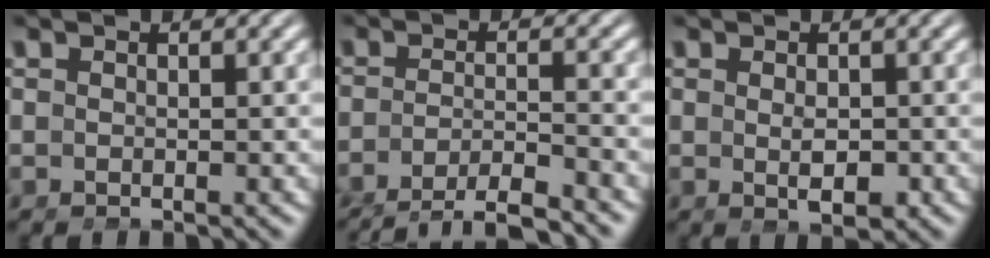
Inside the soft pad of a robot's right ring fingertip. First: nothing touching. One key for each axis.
{"total": 7.0, "fx": -6.6, "fy": 0.9, "fz": 2.3, "tx": -0.019, "ty": -0.009, "tz": -0.110}
{"total": 1.7, "fx": 0.1, "fy": 0.2, "fz": 1.7, "tx": -0.019, "ty": -0.008, "tz": 0.008}